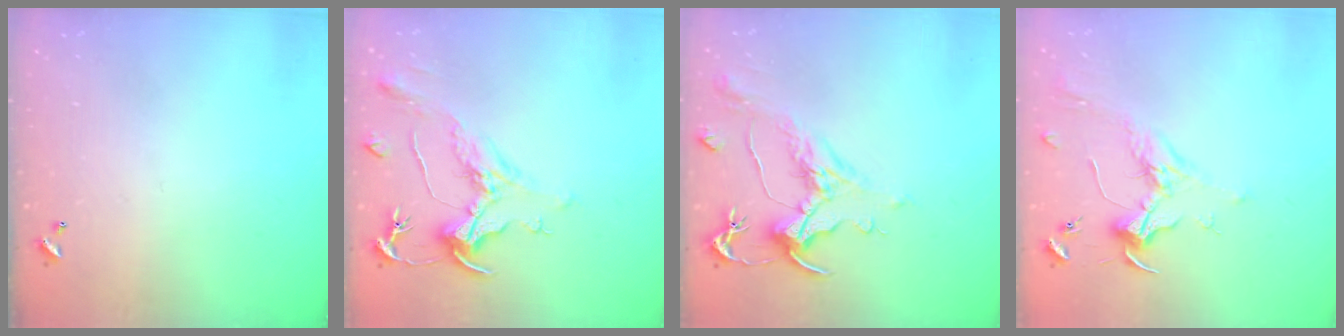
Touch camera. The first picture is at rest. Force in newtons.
{"total": 2.1, "press": 1.7, "slide": 1.3}
{"total": 1.6, "press": 0.6, "slide": 1.4}
{"total": 1.8, "press": 1.6, "slide": 0.7}